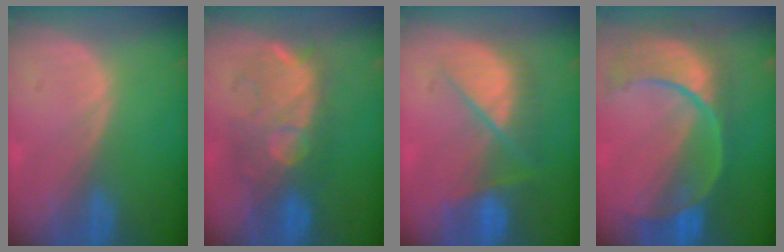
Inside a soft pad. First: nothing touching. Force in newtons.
{"total": 9.0, "press": 9.0, "slide": 1.2}
{"total": 8.0, "press": 7.6, "slide": 2.4}
{"total": 11.6, "press": 9.6, "slide": 6.5}